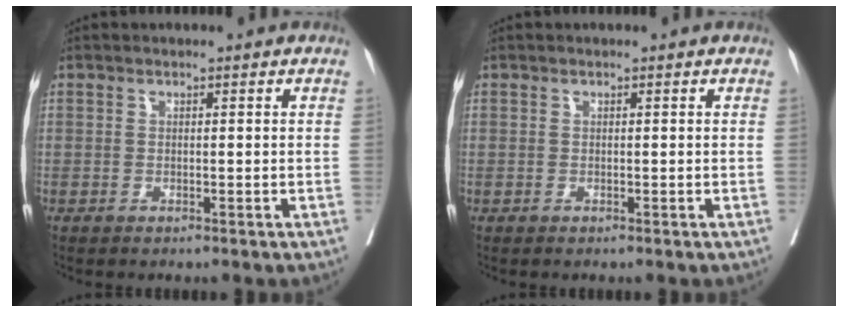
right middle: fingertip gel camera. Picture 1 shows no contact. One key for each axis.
{"total": 0.0}